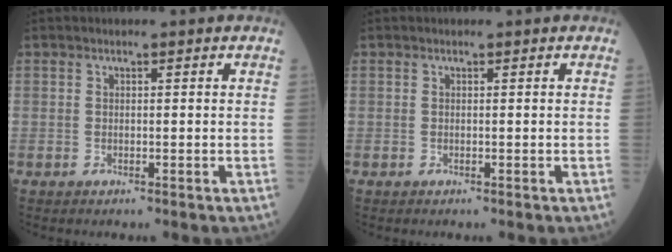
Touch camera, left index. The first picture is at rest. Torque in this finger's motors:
{"motor_torque": [0.01, 0.00, -0.02, 0.00]}